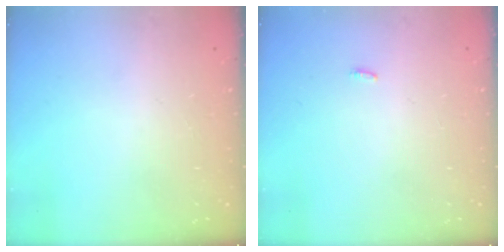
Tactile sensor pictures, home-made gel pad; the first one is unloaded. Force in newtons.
{"total": 3.3, "press": 1.6, "slide": 2.9}